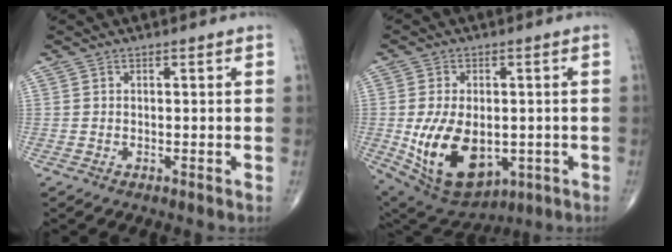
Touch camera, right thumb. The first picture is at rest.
{"total": 16.9, "force": [-3.0, 10.3, 13.0], "torque": [-0.221, -0.009, -0.019]}